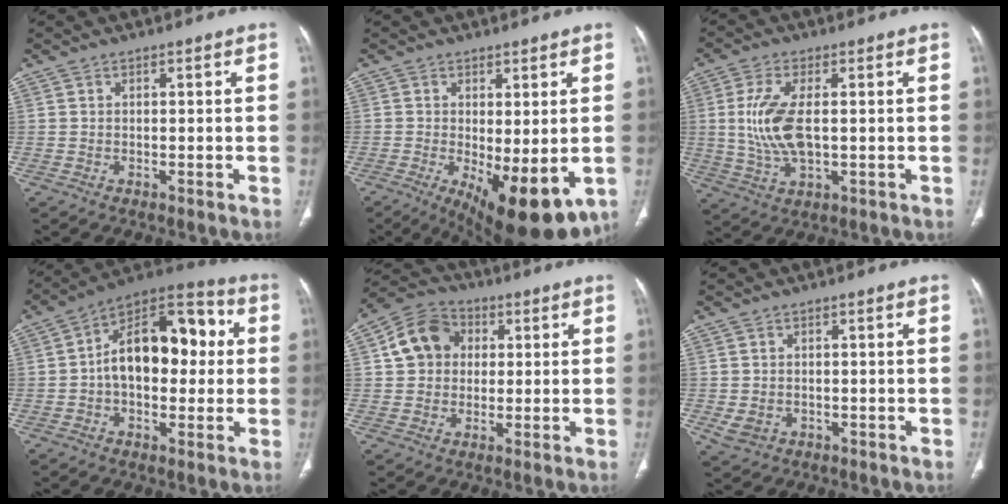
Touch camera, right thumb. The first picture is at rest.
{"total": 13.7, "force": [-3.9, 5.2, 12.0], "torque": [-0.176, -0.024, -0.040]}
{"total": 10.3, "force": [0.6, 4.7, 9.1], "torque": [-0.202, -0.007, 0.018]}
{"total": 18.6, "force": [1.4, 11.0, 14.8], "torque": [-0.191, 0.045, 0.014]}
{"total": 10.1, "force": [1.9, 8.6, 4.9], "torque": [-0.067, 0.012, 0.021]}
{"total": 3.3, "force": [-0.7, 2.8, 1.7], "torque": [-0.032, 0.001, -0.001]}